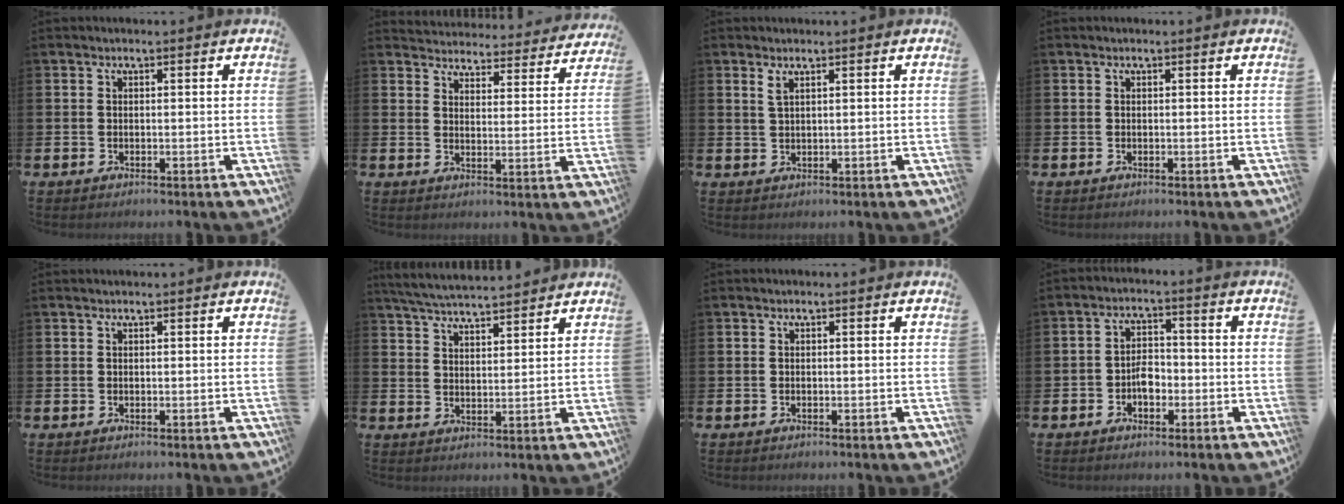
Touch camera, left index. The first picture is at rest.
{"total": 3.9, "force": [3.9, 0.6, 0.2], "torque": [-0.018, -0.036, 0.064]}
{"total": 1.5, "force": [1.2, 0.3, 0.9], "torque": [-0.015, 0.000, 0.020]}
{"total": 0.0}
{"total": 0.0}
{"total": 5.2, "force": [5.2, 0.3, 0.8], "torque": [-0.034, -0.025, 0.093]}
{"total": 0.0}
{"total": 3.4, "force": [-1.2, 2.2, 2.2], "torque": [-0.036, 0.004, -0.027]}